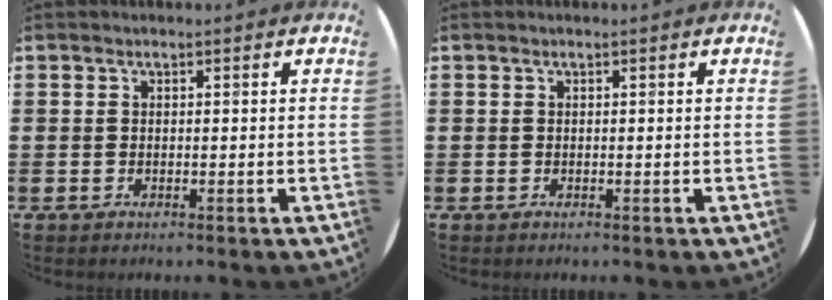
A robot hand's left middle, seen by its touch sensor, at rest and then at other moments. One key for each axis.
{"total": 0.0}